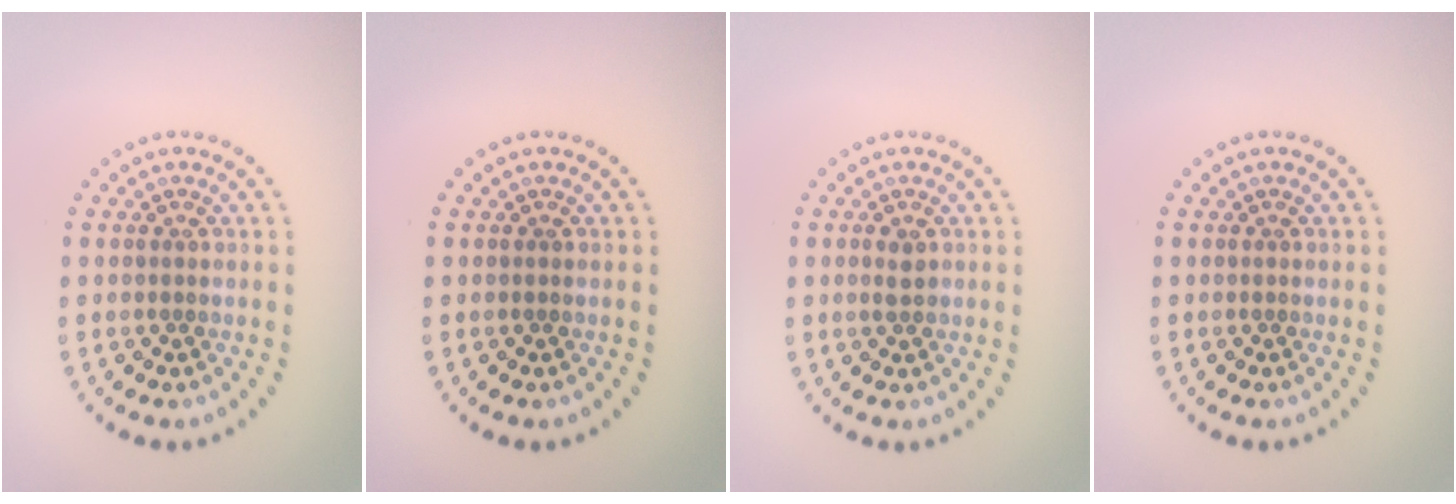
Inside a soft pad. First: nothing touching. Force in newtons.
{"total": 0.0}
{"total": 1.2, "press": 1.2, "slide": 0.1}
{"total": 0.0}